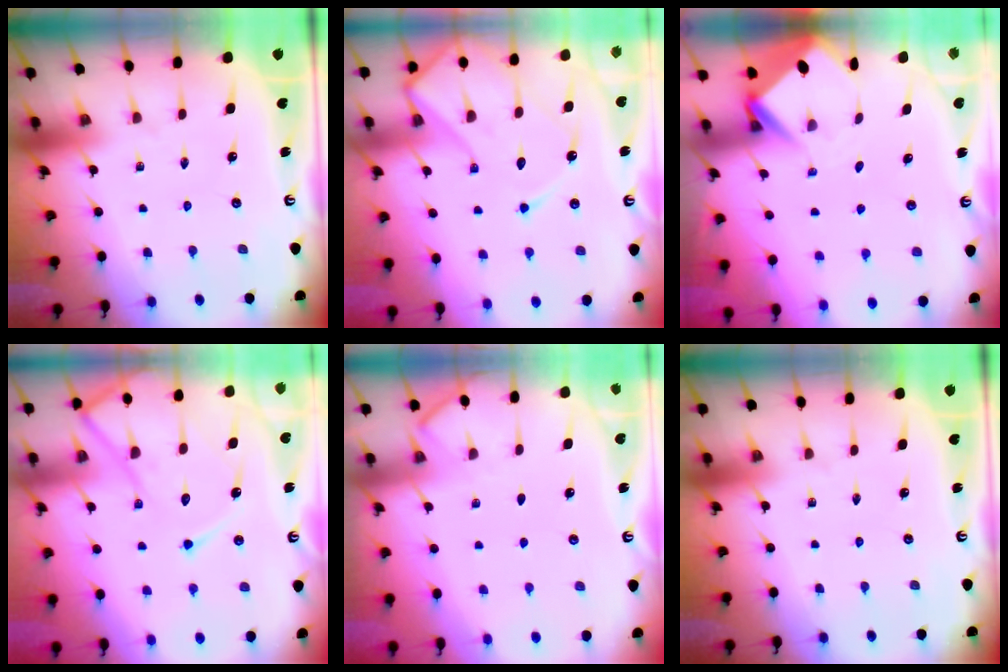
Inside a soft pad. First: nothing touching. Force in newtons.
{"total": 15.0, "press": 14.9, "slide": 1.4}
{"total": 3.8, "press": 3.8, "slide": 0.3}
{"total": 15.5, "press": 15.4, "slide": 1.4}
{"total": 3.8, "press": 3.7, "slide": 0.4}
{"total": 0.0}